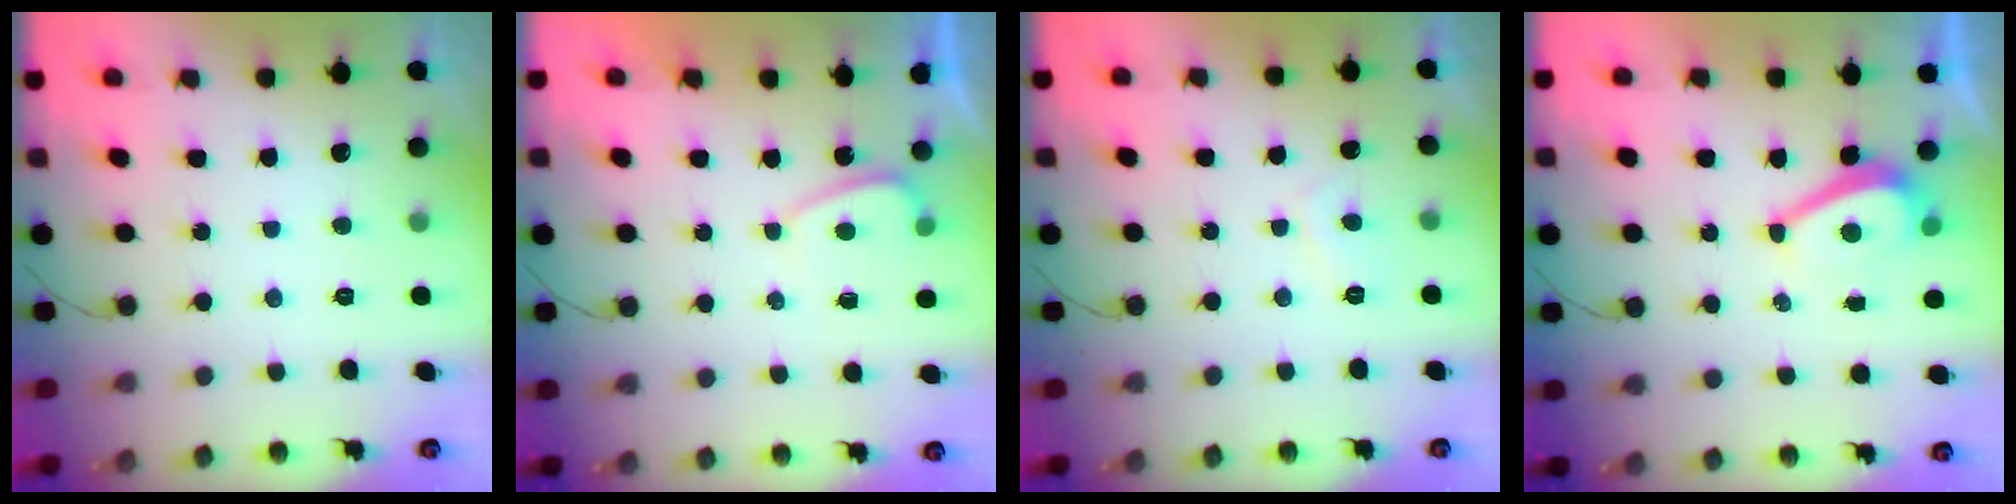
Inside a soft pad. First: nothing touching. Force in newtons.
{"total": 1.1, "press": 1.0, "slide": 0.5}
{"total": 2.3, "press": 2.2, "slide": 0.8}
{"total": 5.1, "press": 5.1, "slide": 0.6}